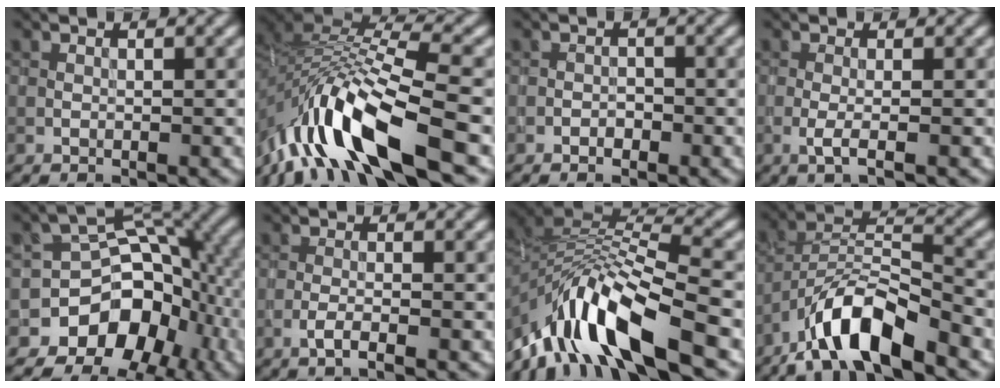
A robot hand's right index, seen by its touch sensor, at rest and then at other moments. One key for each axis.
{"total": 12.2, "fx": -5.9, "fy": 3.5, "fz": 10.1, "tx": -0.198, "ty": 0.013, "tz": -0.103}
{"total": 0.9, "fx": -0.6, "fy": 0.5, "fz": 0.5, "tx": -0.005, "ty": 0.001, "tz": -0.012}
{"total": 1.9, "fx": -0.5, "fy": 0.3, "fz": 1.8, "tx": -0.036, "ty": -0.003, "tz": -0.013}
{"total": 8.4, "fx": -4.0, "fy": 6.4, "fz": 3.7, "tx": -0.034, "ty": 0.014, "tz": -0.075}
{"total": 2.0, "fx": -1.0, "fy": 0.4, "fz": 1.7, "tx": -0.029, "ty": 0.005, "tz": -0.025}
{"total": 10.4, "fx": -5.5, "fy": 3.5, "fz": 8.1, "tx": -0.142, "ty": 0.012, "tz": -0.104}
{"total": 8.4, "fx": -5.9, "fy": 2.5, "fz": 5.5, "tx": -0.096, "ty": 0.006, "tz": -0.115}